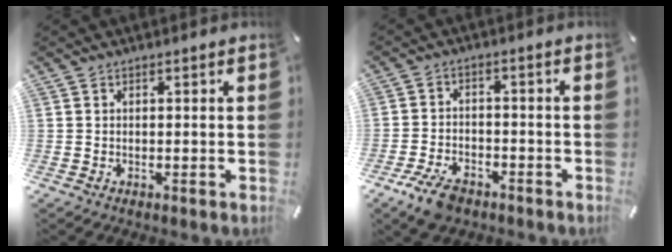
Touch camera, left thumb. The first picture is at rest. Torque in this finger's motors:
{"motor_torque": [-0.62, 1.11, 0.72, 0.57, 0.20]}